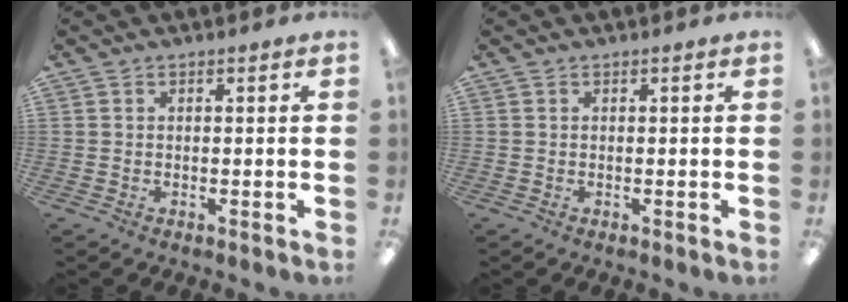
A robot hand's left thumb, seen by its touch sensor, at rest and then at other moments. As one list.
[{"total": 0.0}]